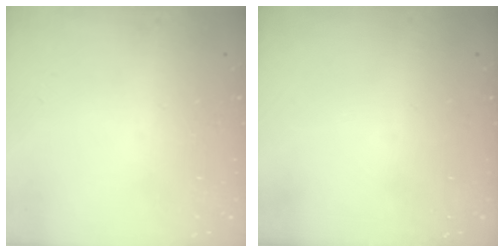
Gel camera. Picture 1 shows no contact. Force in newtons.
{"total": 0.0}